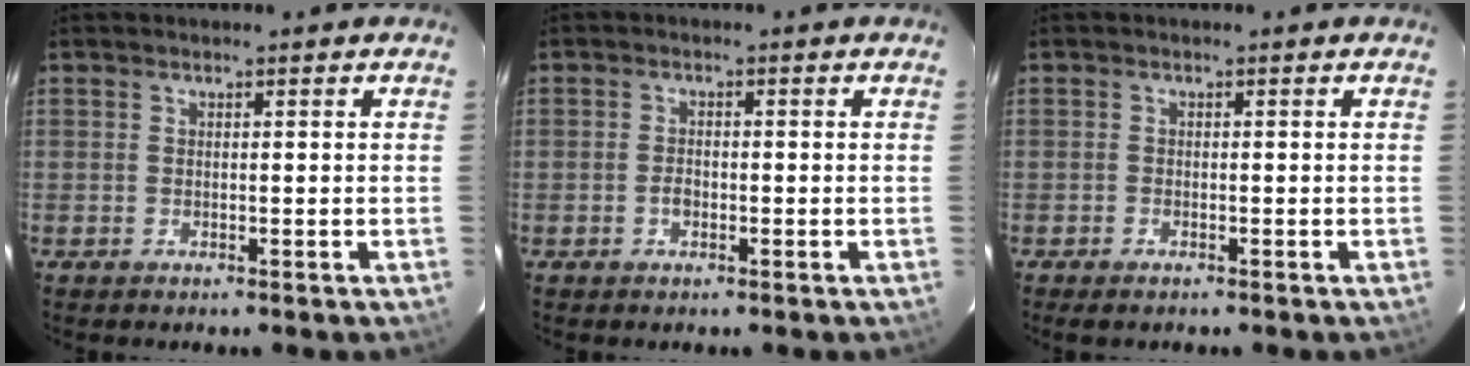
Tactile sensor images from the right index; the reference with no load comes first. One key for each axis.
{"total": 1.7, "fx": -0.7, "fy": 1.2, "fz": 0.9, "tx": -0.017, "ty": 0.006, "tz": -0.013}
{"total": 1.5, "fx": -1.2, "fy": 0.5, "fz": 0.7, "tx": -0.018, "ty": -0.004, "tz": -0.023}